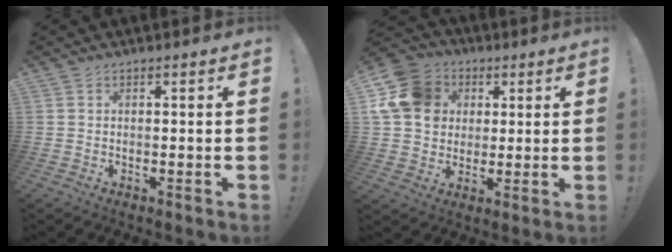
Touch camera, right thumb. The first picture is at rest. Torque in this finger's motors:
{"motor_torque": [1.33, 2.56, 0.82, -0.56, 0.13]}